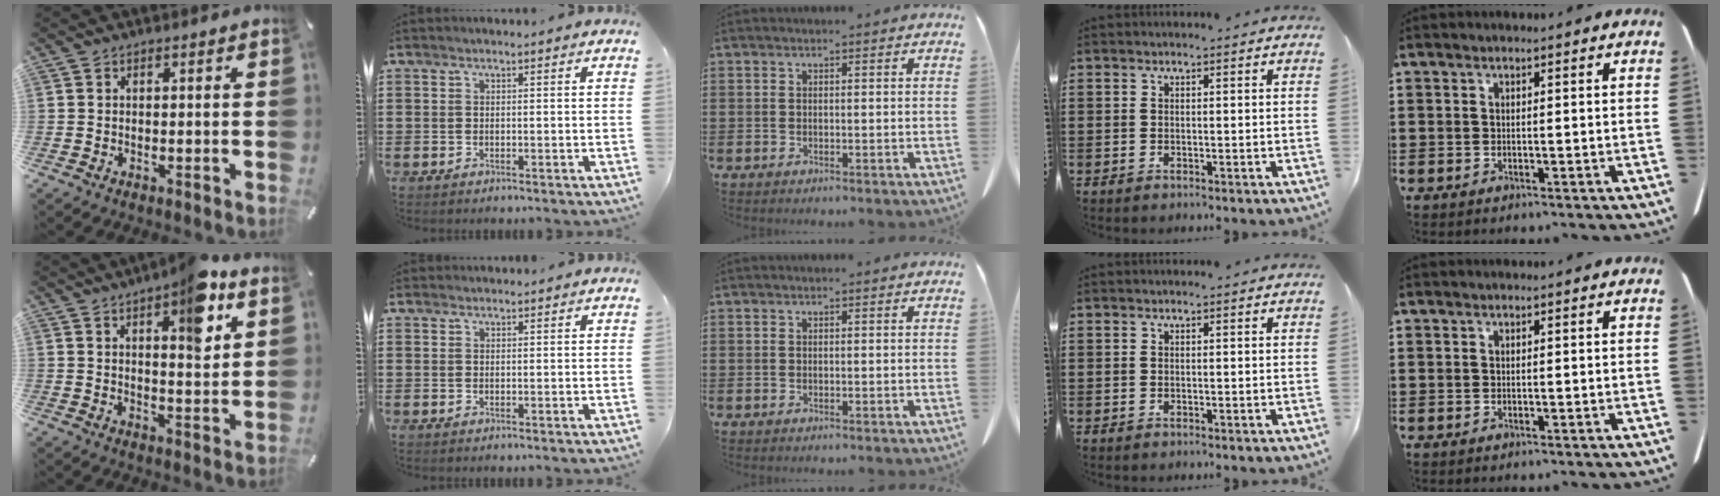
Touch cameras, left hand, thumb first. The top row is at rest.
{"thumb": {"total": 11.3, "force": [6.2, 4.0, 8.6], "torque": [-0.103, -0.032, 0.097]}, "index": {"total": 0.8, "force": [0.7, 0.2, 0.1], "torque": [-0.003, 0.001, 0.015]}}